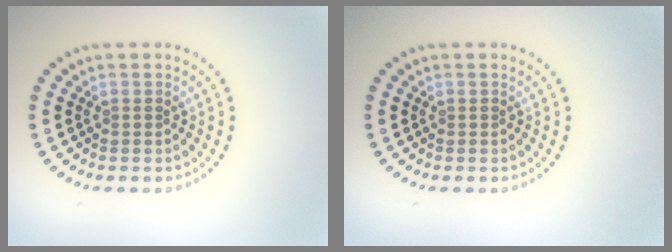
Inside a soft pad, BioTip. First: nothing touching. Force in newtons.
{"total": 0.0}